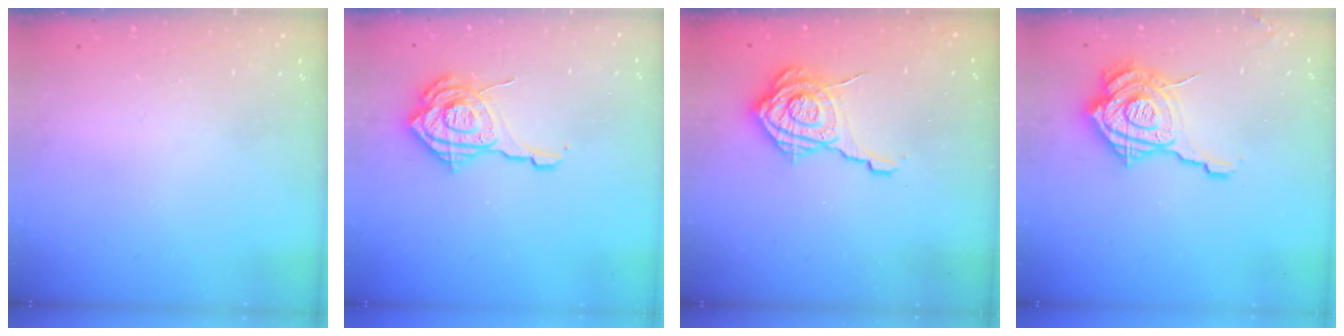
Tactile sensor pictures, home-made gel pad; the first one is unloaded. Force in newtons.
{"total": 16.7, "press": 16.6, "slide": 1.5}
{"total": 13.8, "press": 13.8, "slide": 0.8}
{"total": 19.5, "press": 19.4, "slide": 2.0}